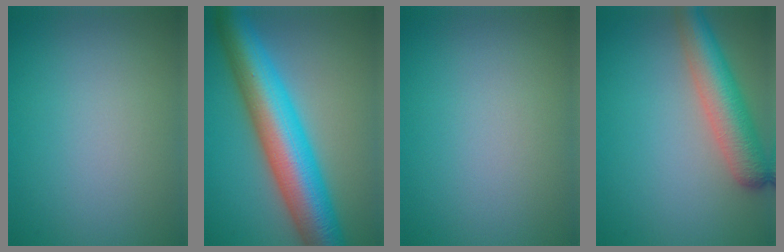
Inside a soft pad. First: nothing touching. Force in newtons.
{"total": 11.2, "press": 11.2, "slide": 0.2}
{"total": 0.0}
{"total": 5.8, "press": 5.8, "slide": 0.2}